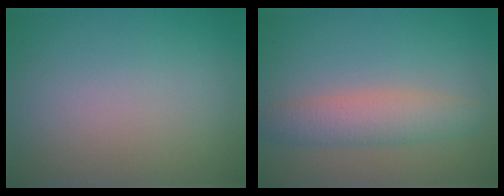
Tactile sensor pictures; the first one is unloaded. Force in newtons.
{"total": 3.6, "press": 3.6, "slide": 0.1}